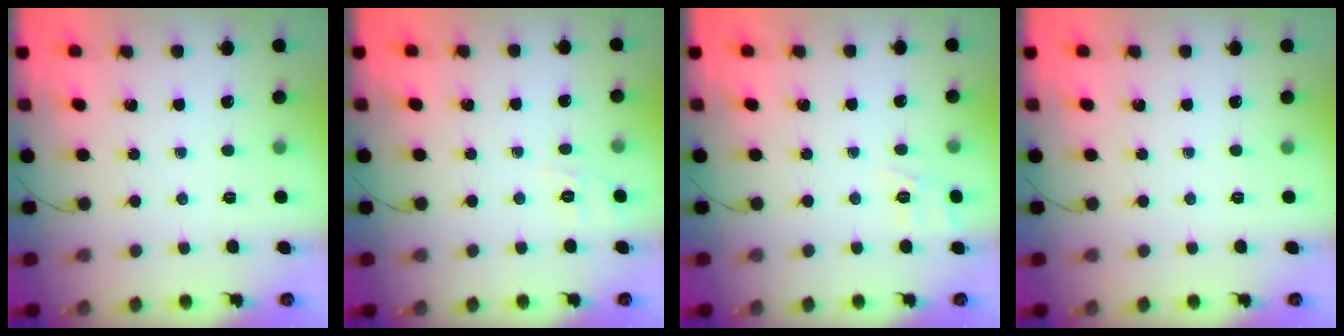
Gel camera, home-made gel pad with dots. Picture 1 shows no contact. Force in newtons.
{"total": 1.9, "press": 0.2, "slide": 1.9}
{"total": 3.2, "press": 2.6, "slide": 1.8}
{"total": 0.0}